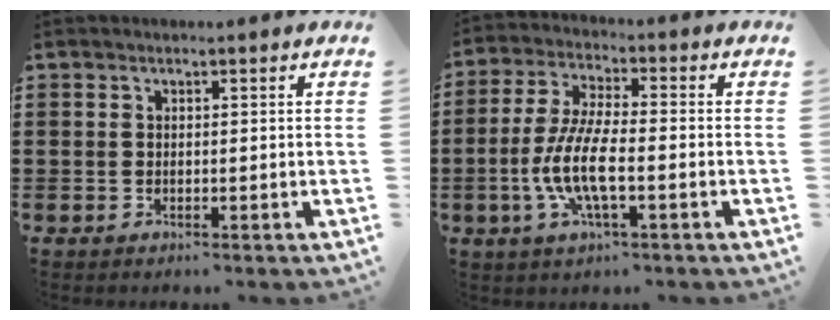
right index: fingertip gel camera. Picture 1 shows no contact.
{"total": 8.8, "force": [-2.8, 2.3, 8.0], "torque": [-0.181, -0.013, -0.060]}